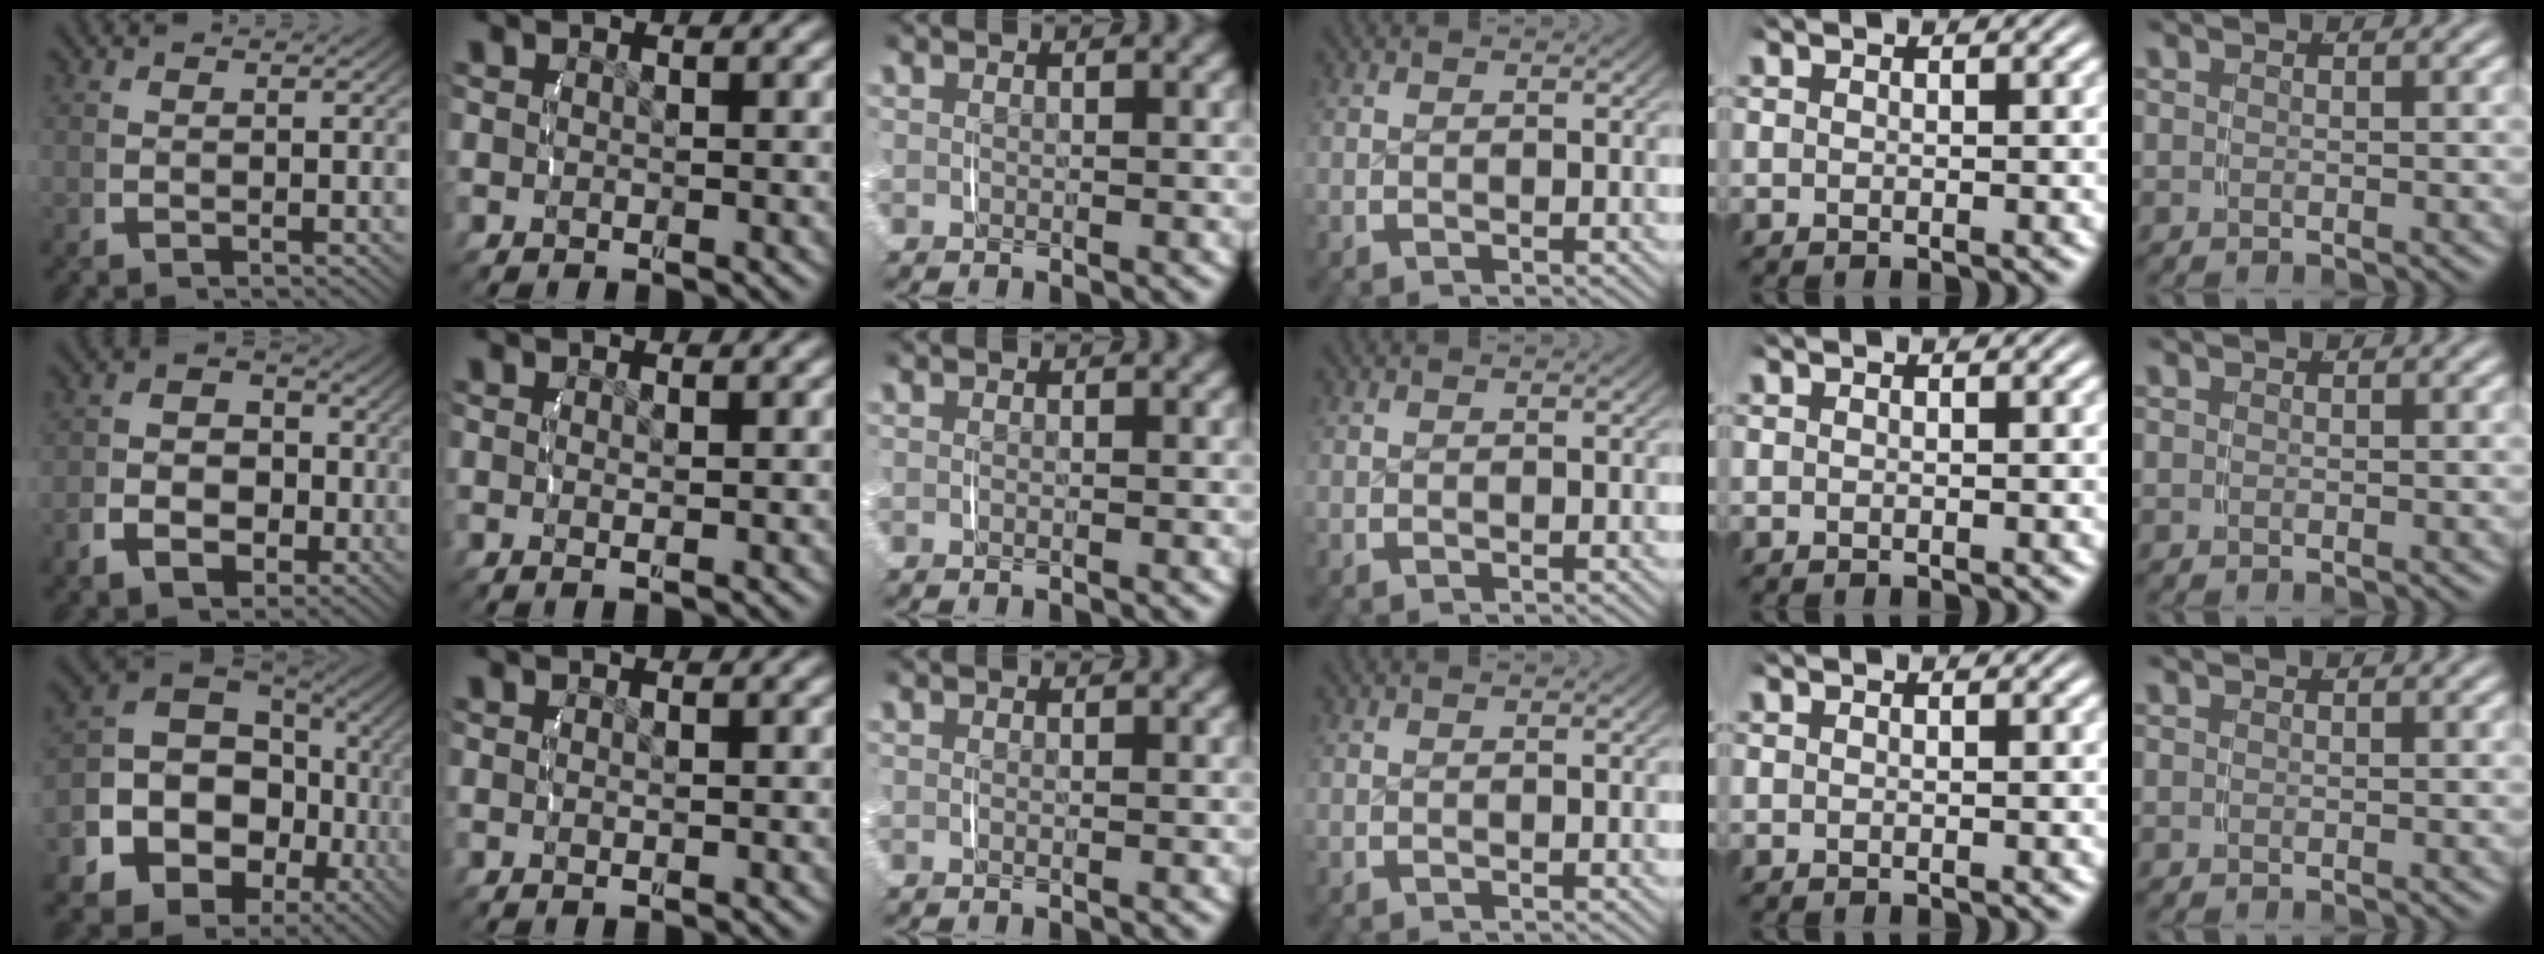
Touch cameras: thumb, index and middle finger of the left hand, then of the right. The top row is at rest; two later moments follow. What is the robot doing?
{"motion": "lift_and_place", "object": "napkin"}